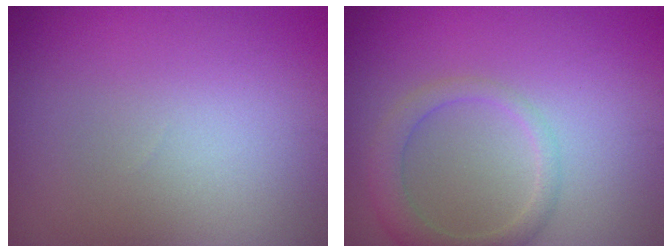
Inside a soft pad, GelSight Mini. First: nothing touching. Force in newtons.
{"total": 2.6, "press": 2.6, "slide": 0.1}